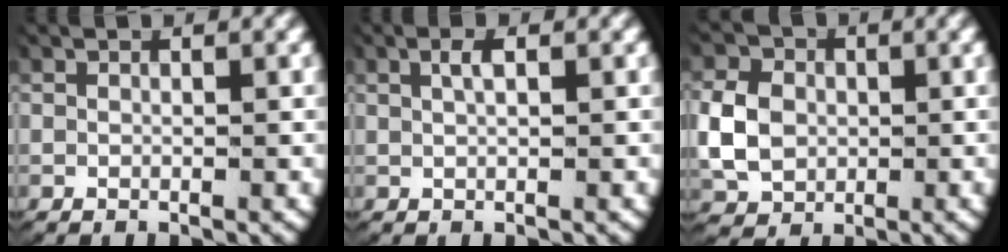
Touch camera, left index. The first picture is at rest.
{"total": 1.4, "force": [0.6, 0.4, 1.3], "torque": [-0.024, 0.000, 0.013]}
{"total": 5.3, "force": [-0.1, 4.5, 2.8], "torque": [-0.065, -0.010, 0.008]}